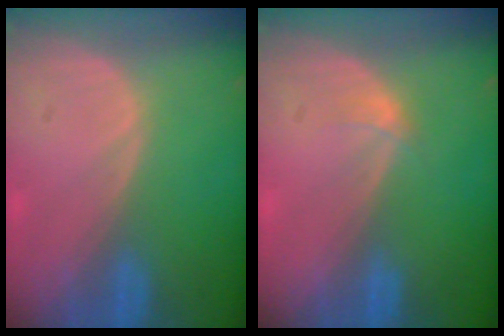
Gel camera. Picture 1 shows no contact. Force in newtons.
{"total": 1.0, "press": 1.0, "slide": 0.1}